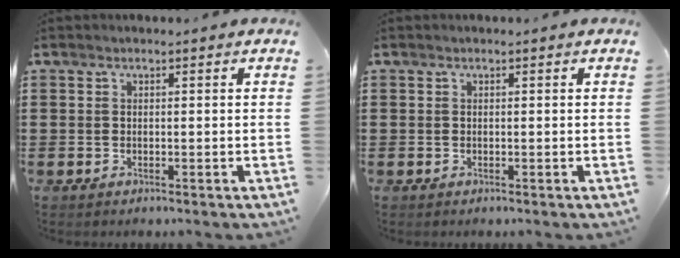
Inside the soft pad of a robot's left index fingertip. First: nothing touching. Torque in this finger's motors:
{"motor_torque": [-0.06, -0.06, 0.00, 0.00]}